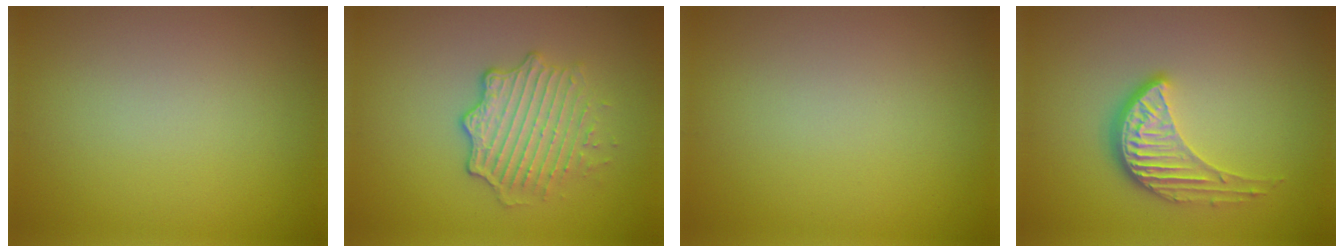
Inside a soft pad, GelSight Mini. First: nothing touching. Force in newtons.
{"total": 4.5, "press": 3.2, "slide": 3.2}
{"total": 0.0}
{"total": 3.9, "press": 3.0, "slide": 2.5}